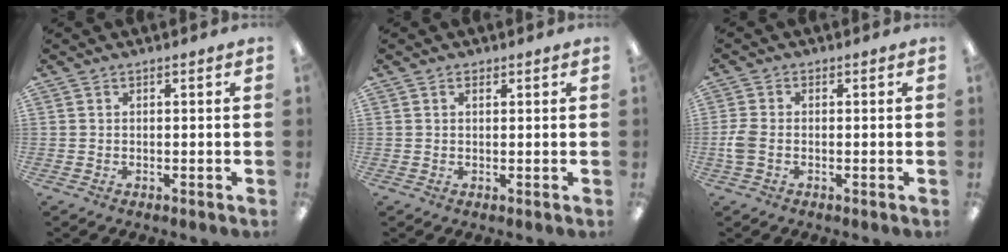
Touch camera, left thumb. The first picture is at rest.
{"total": 0.9, "force": [0.6, 0.5, 0.5], "torque": [-0.003, -0.002, 0.009]}
{"total": 4.2, "force": [-1.0, 2.5, 3.2], "torque": [-0.073, 0.001, -0.020]}